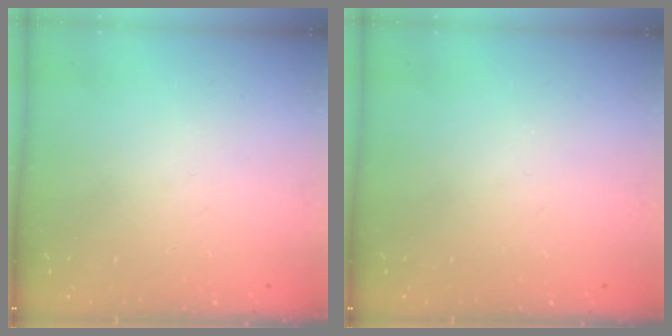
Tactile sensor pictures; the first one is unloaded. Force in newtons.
{"total": 0.0}